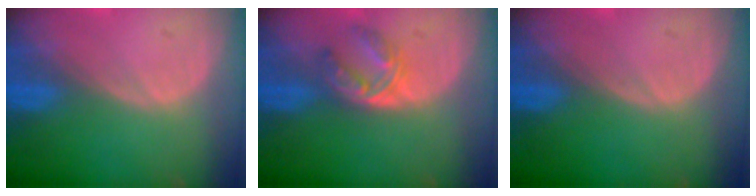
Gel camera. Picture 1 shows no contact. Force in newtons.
{"total": 5.9, "press": 4.8, "slide": 3.4}
{"total": 0.0}